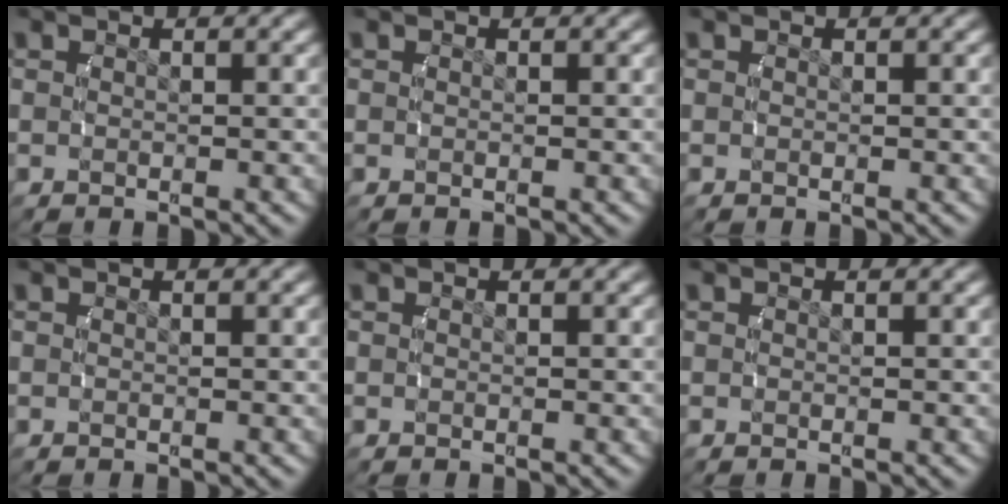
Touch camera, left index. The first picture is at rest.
{"total": 0.0}
{"total": 0.0}
{"total": 0.0}
{"total": 0.0}
{"total": 0.0}